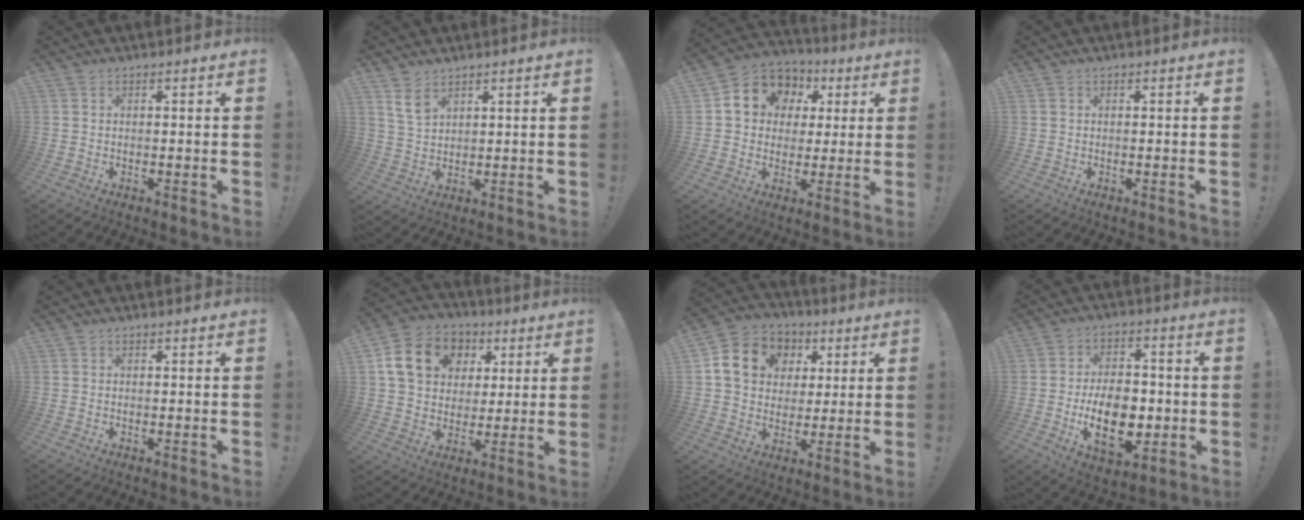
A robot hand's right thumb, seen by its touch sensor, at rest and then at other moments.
{"total": 5.7, "force": [3.7, 3.3, 2.7], "torque": [-0.040, -0.019, 0.071]}
{"total": 10.6, "force": [3.2, 9.3, 4.1], "torque": [-0.066, -0.010, 0.066]}
{"total": 0.0}
{"total": 0.0}
{"total": 16.2, "force": [5.6, 12.9, 8.0], "torque": [-0.115, -0.006, 0.118]}
{"total": 13.3, "force": [4.0, 11.1, 6.1], "torque": [-0.087, -0.009, 0.083]}
{"total": 16.9, "force": [-3.5, 10.5, 12.8], "torque": [-0.208, 0.004, -0.055]}